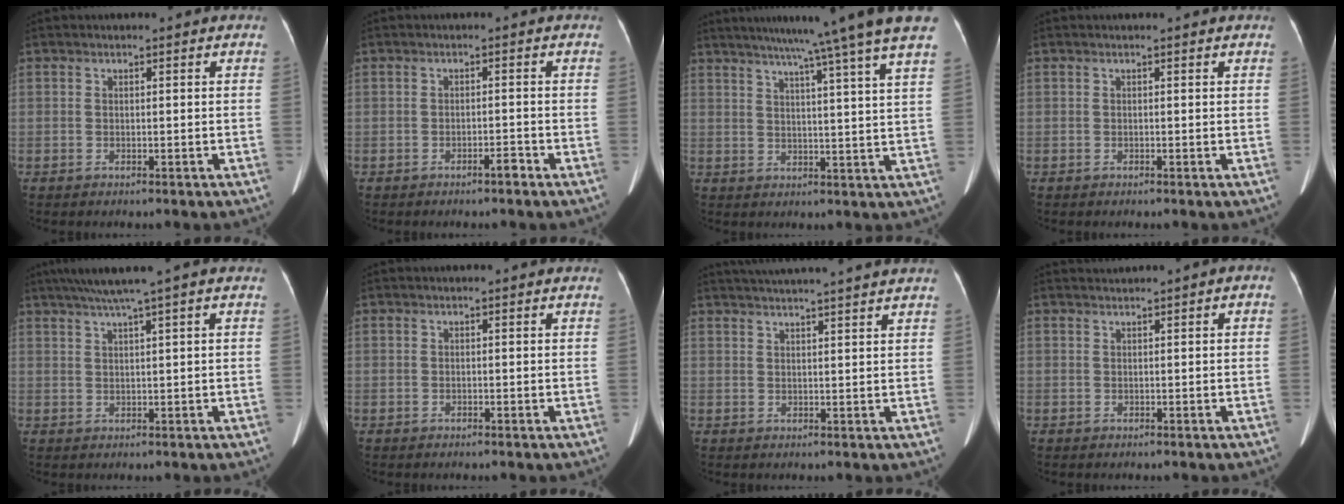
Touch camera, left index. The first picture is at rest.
{"total": 1.4, "force": [-1.2, 0.1, 0.8], "torque": [-0.014, 0.000, -0.020]}
{"total": 15.7, "force": [12.8, -2.5, 8.8], "torque": [-0.135, -0.019, 0.156]}
{"total": 0.5, "force": [0.5, 0.1, 0.1], "torque": [-0.007, 0.013, 0.003]}
{"total": 5.3, "force": [3.5, -0.9, 3.9], "torque": [-0.073, 0.022, 0.065]}
{"total": 0.0}
{"total": 12.9, "force": [11.7, -0.9, 5.4], "torque": [-0.094, 0.012, 0.153]}
{"total": 0.7, "force": [0.3, 0.5, 0.5], "torque": [-0.006, 0.021, 0.007]}